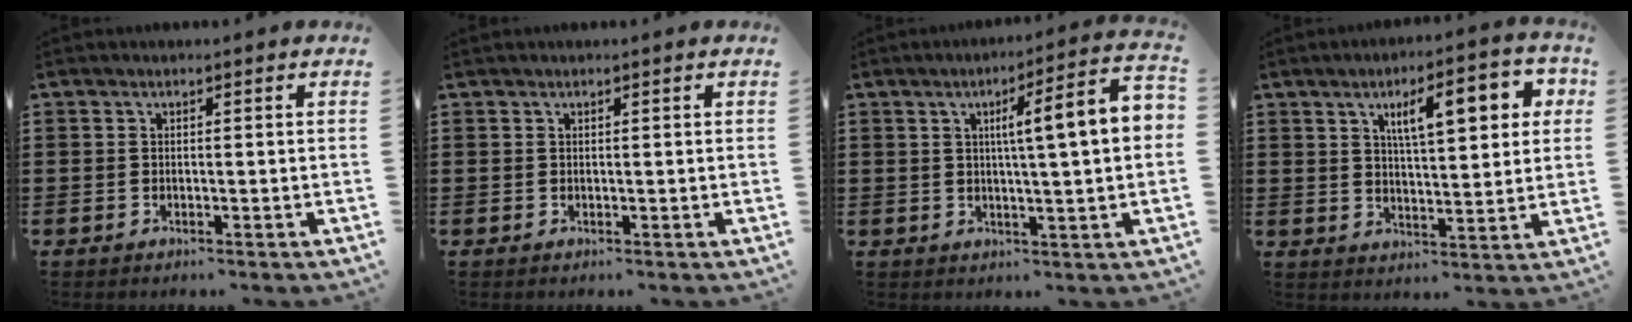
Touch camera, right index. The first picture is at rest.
{"total": 0.0}
{"total": 7.9, "force": [0.9, 0.4, 7.8], "torque": [-0.131, -0.010, 0.001]}
{"total": 8.8, "force": [3.5, 2.9, 7.6], "torque": [-0.122, 0.000, 0.051]}